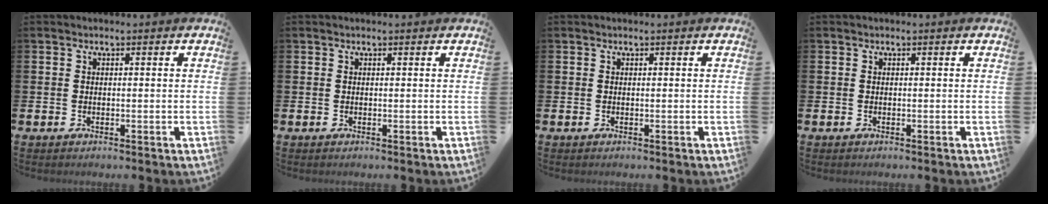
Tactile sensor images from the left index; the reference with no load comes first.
{"total": 0.0}
{"total": 0.0}
{"total": 0.0}